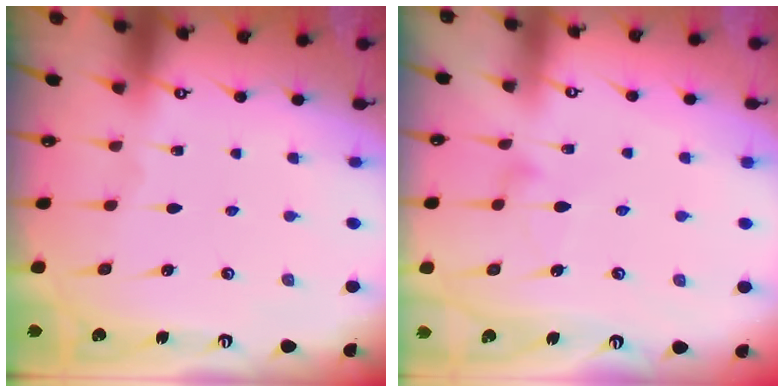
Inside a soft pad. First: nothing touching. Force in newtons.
{"total": 5.8, "press": 5.8, "slide": 0.3}